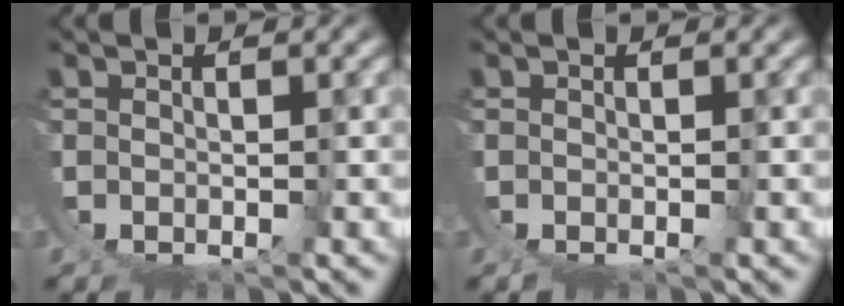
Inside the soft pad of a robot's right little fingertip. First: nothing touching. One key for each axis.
{"total": 0.8, "fx": -0.4, "fy": -0.7, "fz": 0.0, "tx": 0.006, "ty": -0.003, "tz": -0.005}